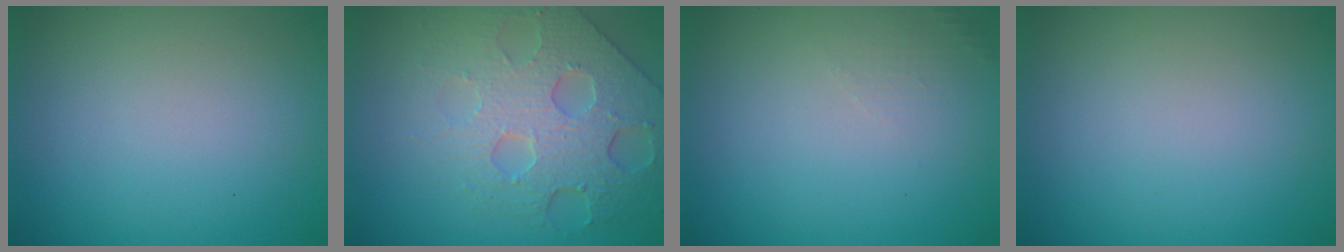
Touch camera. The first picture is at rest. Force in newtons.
{"total": 6.3, "press": 5.1, "slide": 3.8}
{"total": 1.1, "press": 1.1, "slide": 0.3}
{"total": 0.0}